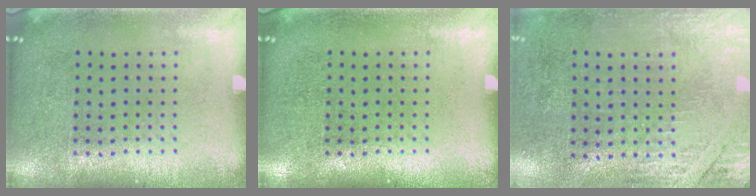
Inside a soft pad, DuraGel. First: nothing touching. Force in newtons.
{"total": 0.0}
{"total": 2.8, "press": 2.4, "slide": 1.4}